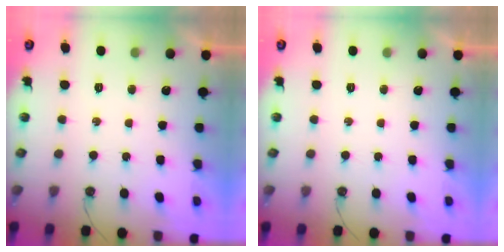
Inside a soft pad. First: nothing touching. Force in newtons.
{"total": 0.0}